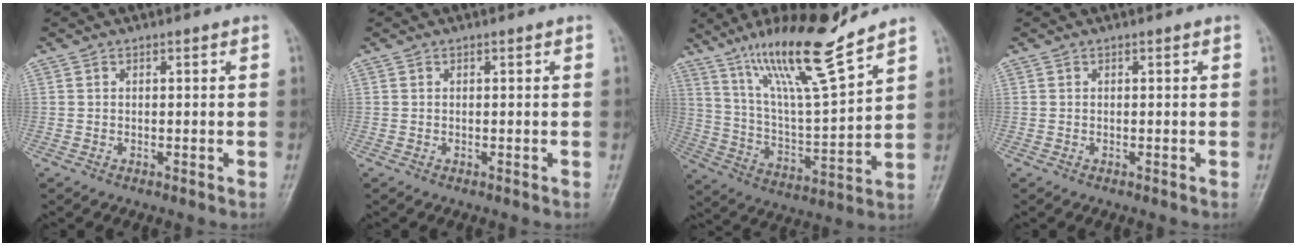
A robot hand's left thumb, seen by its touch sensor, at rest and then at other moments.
{"total": 0.0}
{"total": 18.2, "force": [13.3, 1.9, 12.2], "torque": [-0.199, -0.072, 0.244]}
{"total": 0.0}